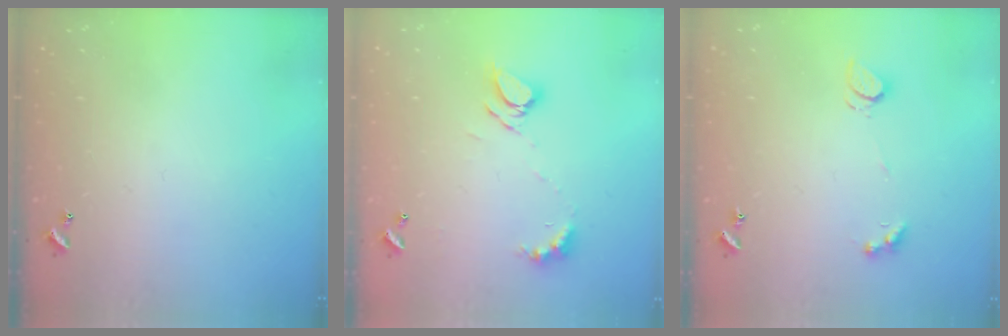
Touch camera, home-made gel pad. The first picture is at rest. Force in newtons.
{"total": 7.0, "press": 7.0, "slide": 0.8}
{"total": 2.4, "press": 2.3, "slide": 0.6}